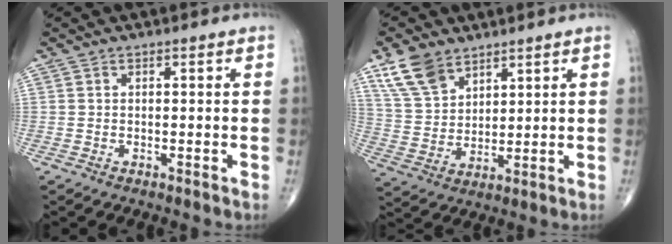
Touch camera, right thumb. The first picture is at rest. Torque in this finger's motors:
{"motor_torque": [-0.74, 0.99, -0.04, 0.23, 0.07]}